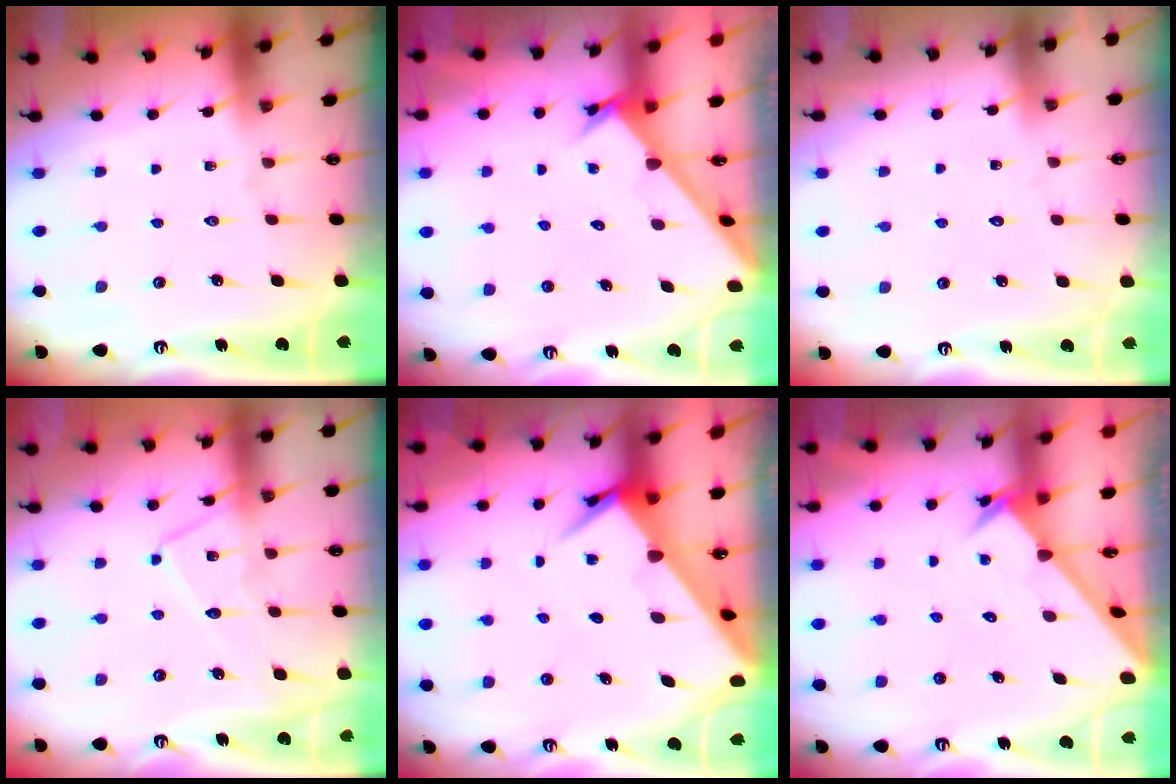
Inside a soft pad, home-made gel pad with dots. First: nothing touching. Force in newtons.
{"total": 2.6, "press": 2.6, "slide": 0.3}
{"total": 2.8, "press": 2.8, "slide": 0.2}
{"total": 11.2, "press": 11.2, "slide": 0.8}
{"total": 4.6, "press": 4.6, "slide": 0.4}
{"total": 2.4, "press": 2.4, "slide": 0.1}